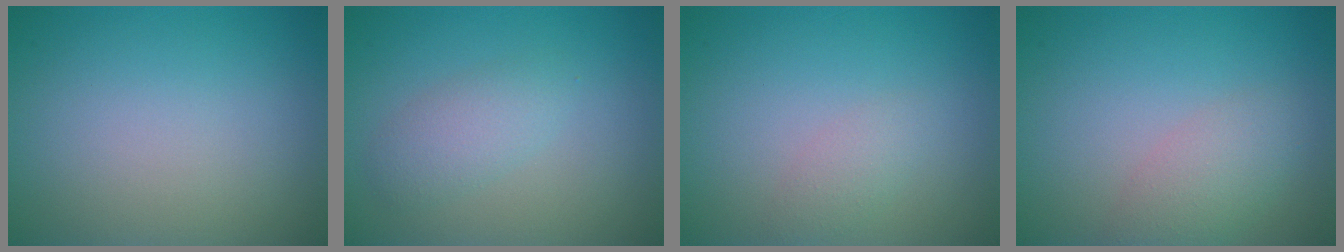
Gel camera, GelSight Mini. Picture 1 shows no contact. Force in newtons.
{"total": 2.4, "press": 2.4, "slide": 0.2}
{"total": 1.4, "press": 1.4, "slide": 0.1}
{"total": 2.8, "press": 2.8, "slide": 0.1}